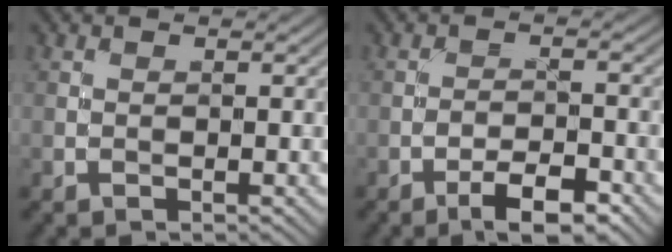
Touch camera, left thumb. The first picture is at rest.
{"total": 5.3, "force": [-3.5, 1.6, 3.7], "torque": [-0.059, 0.008, -0.058]}